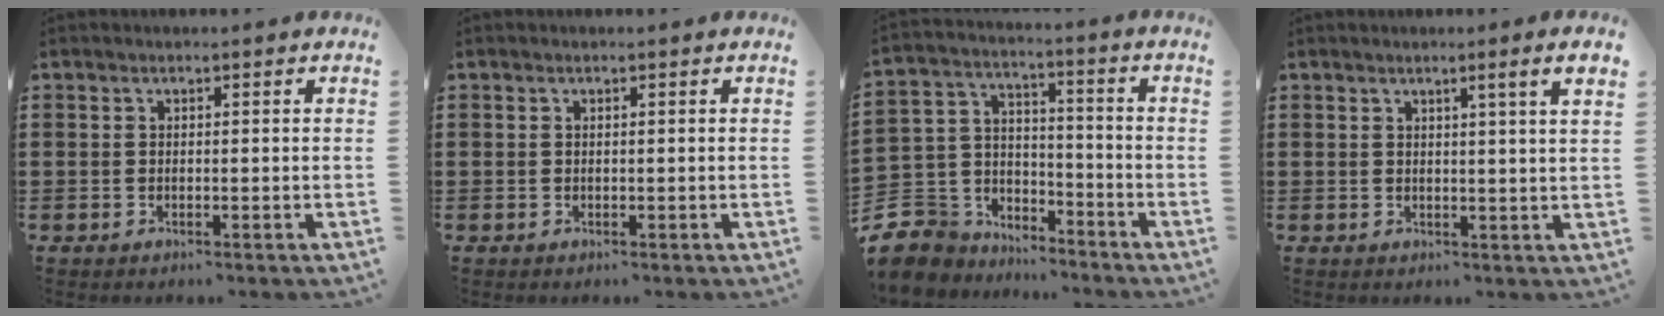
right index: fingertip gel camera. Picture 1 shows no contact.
{"total": 0.0}
{"total": 6.4, "force": [-4.5, 4.5, 0.1], "torque": [-0.058, -0.012, -0.097]}
{"total": 2.6, "force": [1.5, -0.7, 2.1], "torque": [-0.040, -0.006, 0.024]}